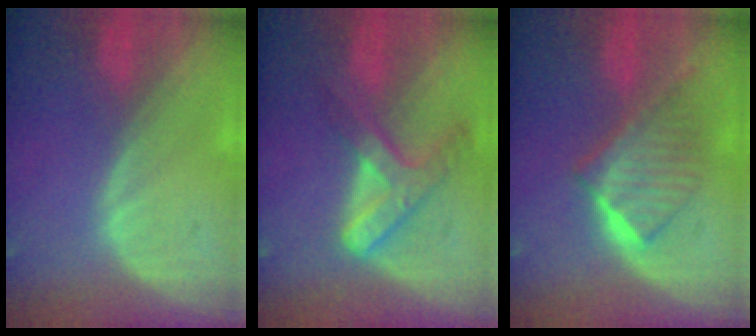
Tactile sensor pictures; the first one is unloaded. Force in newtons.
{"total": 7.0, "press": 5.9, "slide": 3.7}
{"total": 6.5, "press": 6.2, "slide": 2.1}